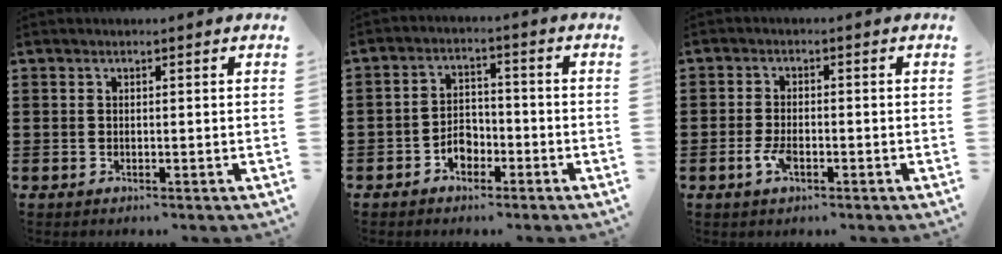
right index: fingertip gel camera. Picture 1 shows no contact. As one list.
[{"total": 3.6, "force": [-2.3, 2.4, 1.4], "torque": [-0.029, 0.007, -0.046]}, {"total": 3.2, "force": [-1.3, 1.3, 2.6], "torque": [-0.068, -0.008, -0.028]}]